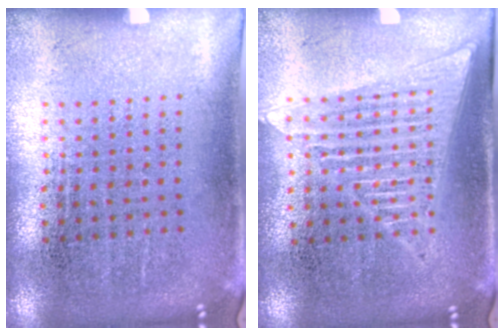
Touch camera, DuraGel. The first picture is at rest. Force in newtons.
{"total": 1.6, "press": 1.5, "slide": 0.6}